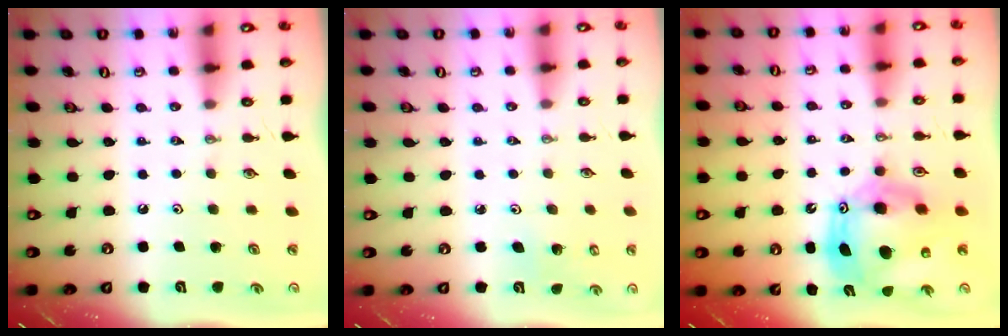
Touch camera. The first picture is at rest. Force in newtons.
{"total": 3.0, "press": 2.8, "slide": 1.1}
{"total": 15.3, "press": 15.2, "slide": 1.5}